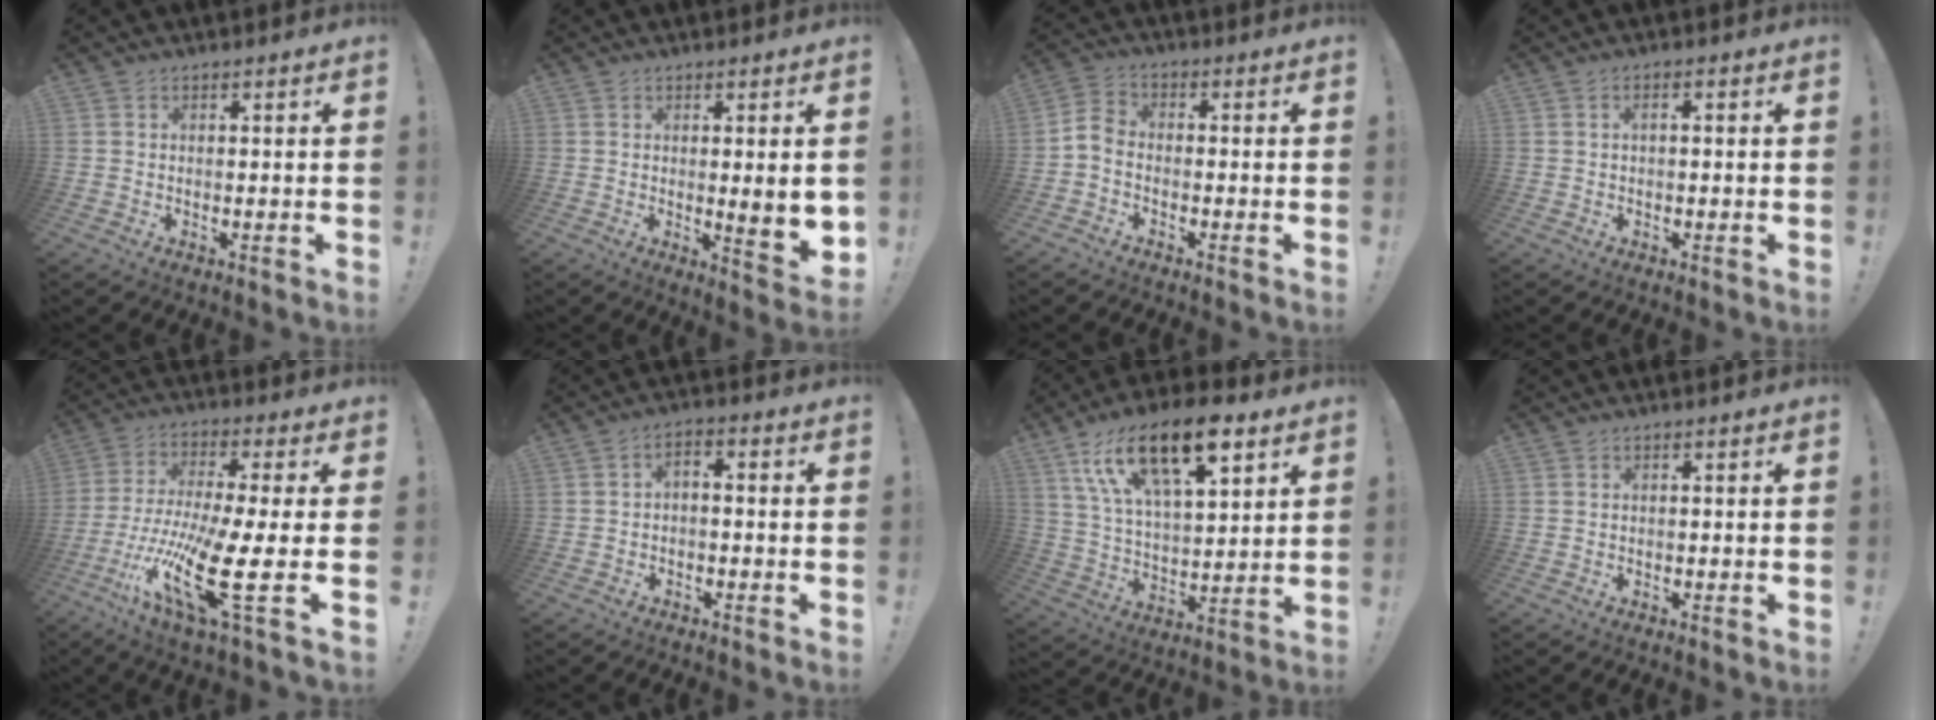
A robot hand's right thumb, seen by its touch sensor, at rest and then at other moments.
{"total": 6.8, "force": [1.1, 0.3, 6.7], "torque": [-0.084, -0.020, 0.018]}
{"total": 4.8, "force": [-2.2, 3.1, 2.9], "torque": [-0.062, 0.014, -0.036]}
{"total": 1.5, "force": [-0.4, 0.4, 1.4], "torque": [-0.028, 0.006, -0.007]}
{"total": 18.9, "force": [-6.9, 3.0, 17.4], "torque": [-0.347, 0.014, -0.115]}
{"total": 2.9, "force": [-2.0, 1.1, 1.8], "torque": [-0.040, 0.004, -0.038]}
{"total": 20.6, "force": [11.1, 8.9, 14.8], "torque": [-0.262, -0.053, 0.188]}
{"total": 0.0}